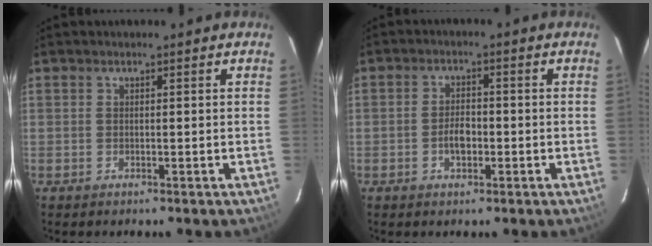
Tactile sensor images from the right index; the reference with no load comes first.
{"total": 3.7, "force": [-1.3, 2.2, 2.7], "torque": [-0.050, 0.005, -0.019]}